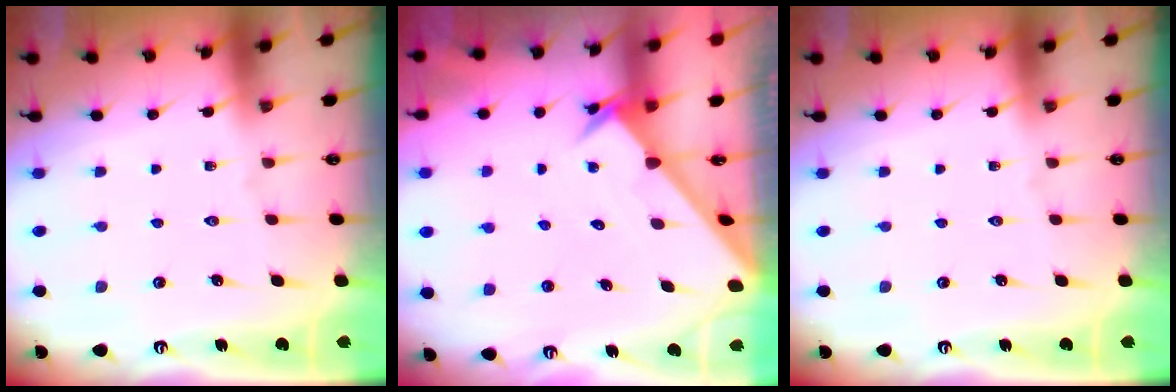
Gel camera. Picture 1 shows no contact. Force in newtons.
{"total": 2.6, "press": 2.6, "slide": 0.2}
{"total": 0.0}